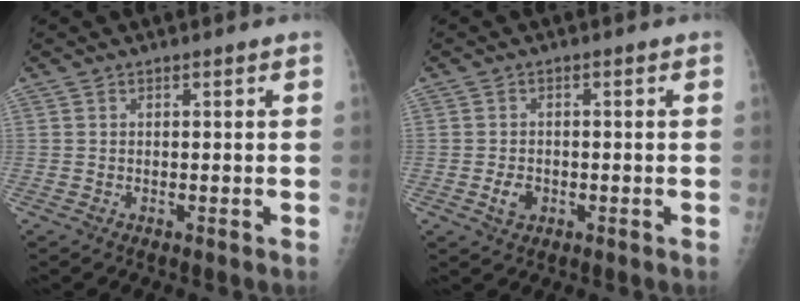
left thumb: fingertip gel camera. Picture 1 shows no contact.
{"total": 3.0, "force": [-0.9, 2.2, 1.7], "torque": [-0.025, 0.002, -0.013]}